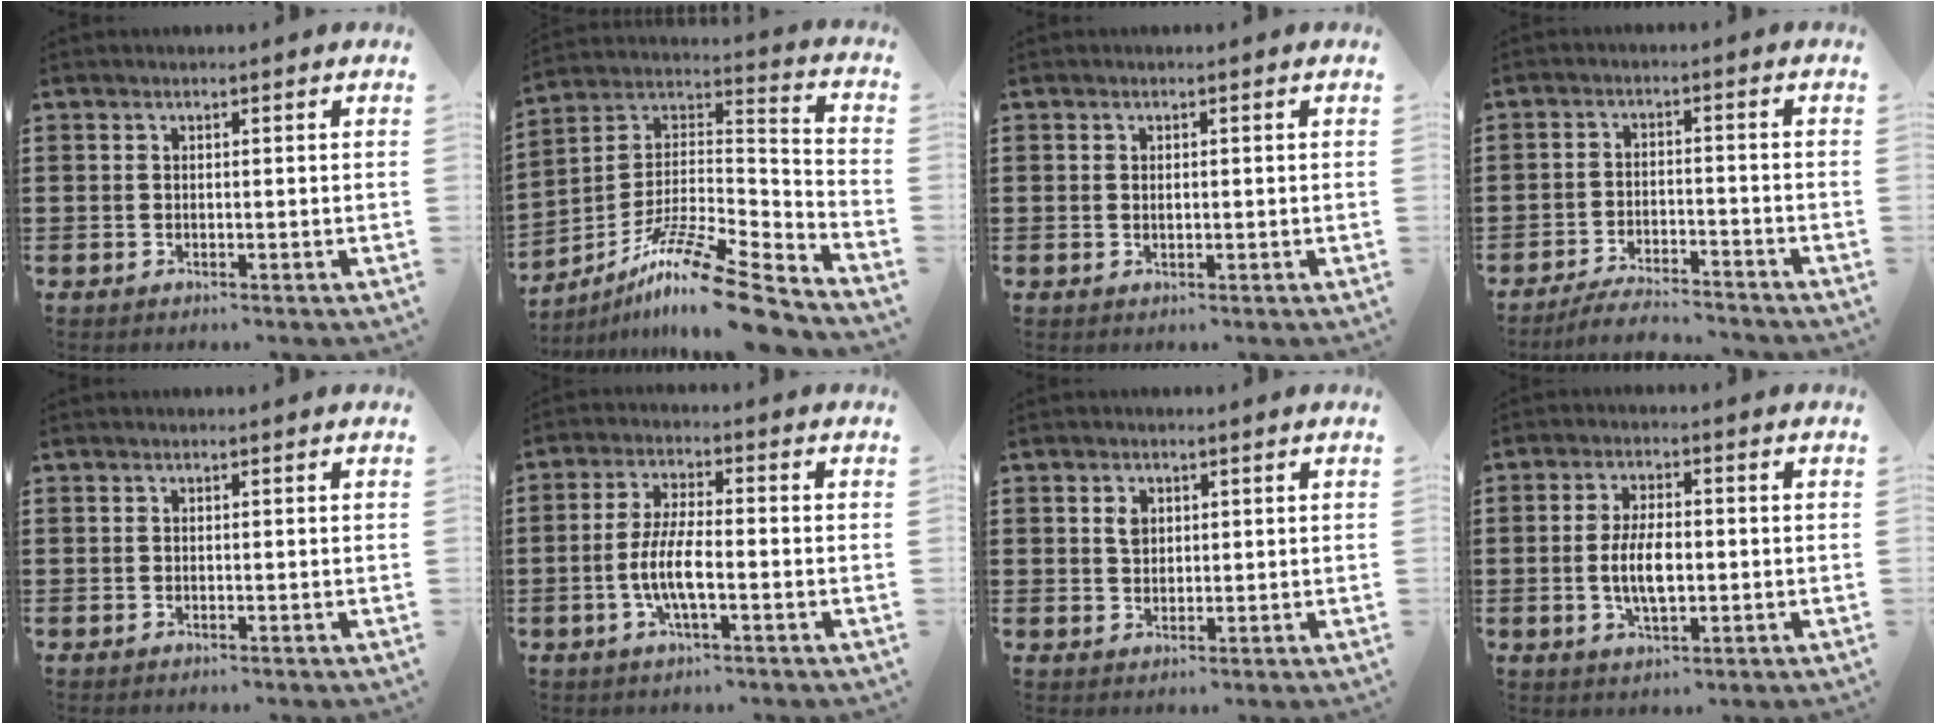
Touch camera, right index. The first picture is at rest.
{"total": 13.8, "force": [-10.4, 1.4, 9.0], "torque": [-0.149, 0.025, -0.192]}
{"total": 0.9, "force": [0.1, 0.3, 0.8], "torque": [-0.018, -0.001, 0.002]}
{"total": 4.2, "force": [-4.1, 0.2, 0.8], "torque": [-0.022, 0.002, -0.086]}
{"total": 0.0}
{"total": 6.4, "force": [-1.7, 1.7, 5.9], "torque": [-0.135, -0.007, -0.041]}
{"total": 2.2, "force": [0.9, 1.6, 1.3], "torque": [-0.030, 0.005, 0.016]}
{"total": 6.2, "force": [-0.6, 2.5, 5.6], "torque": [-0.108, -0.006, -0.015]}